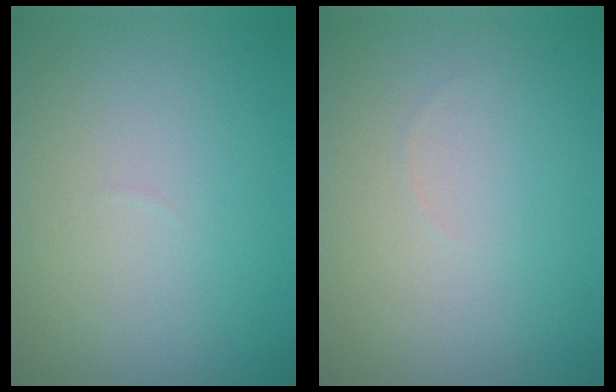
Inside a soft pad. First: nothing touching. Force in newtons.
{"total": 0.0}